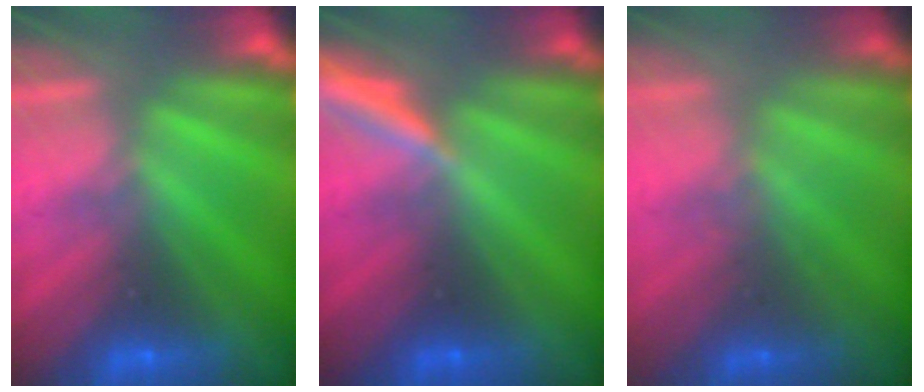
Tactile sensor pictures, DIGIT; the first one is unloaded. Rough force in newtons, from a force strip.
{"total": 4.6}
{"total": 1.8}